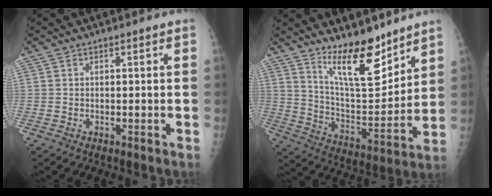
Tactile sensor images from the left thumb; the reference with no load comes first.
{"total": 14.2, "force": [10.7, 4.3, 8.3], "torque": [-0.104, -0.092, 0.194]}